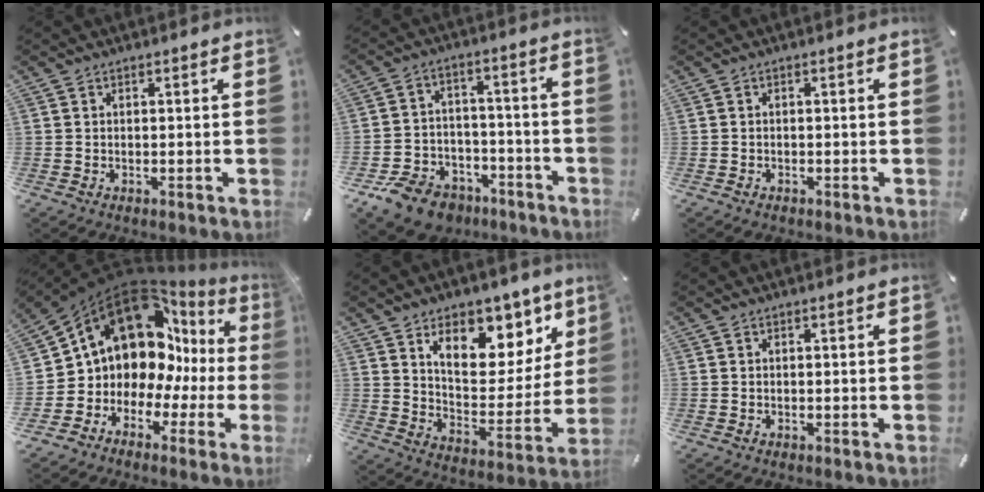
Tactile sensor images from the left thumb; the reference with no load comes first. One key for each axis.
{"total": 11.3, "fx": -7.6, "fy": 7.2, "fz": 4.0, "tx": -0.073, "ty": 0.062, "tz": -0.136}
{"total": 0.8, "fx": -0.5, "fy": 0.5, "fz": 0.4, "tx": -0.007, "ty": 0.001, "tz": -0.011}
{"total": 14.6, "fx": 7.0, "fy": 10.4, "fz": 7.4, "tx": -0.130, "ty": -0.073, "tz": 0.124}
{"total": 16.1, "fx": 10.5, "fy": 8.8, "fz": 8.4, "tx": -0.122, "ty": -0.070, "tz": 0.180}
{"total": 0.0}